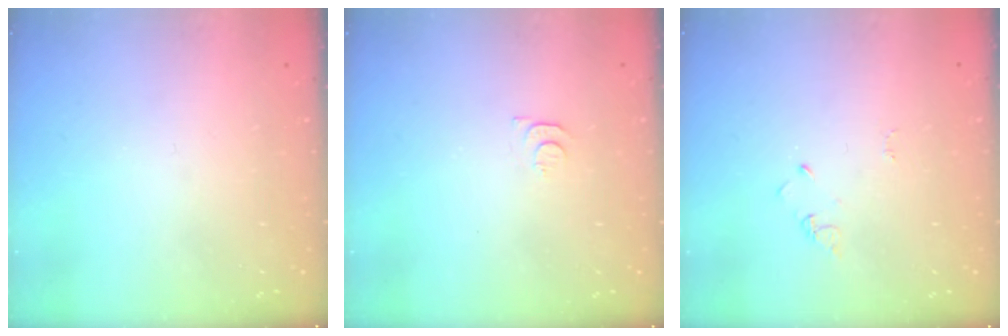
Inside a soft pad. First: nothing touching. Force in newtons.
{"total": 3.7, "press": 3.6, "slide": 0.4}
{"total": 2.9, "press": 2.9, "slide": 0.3}